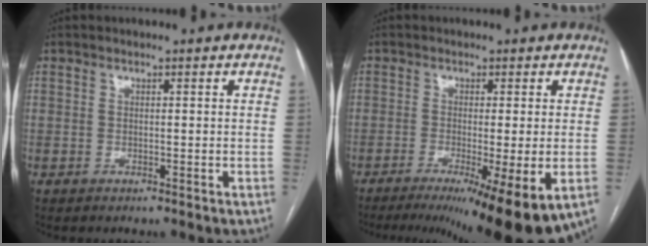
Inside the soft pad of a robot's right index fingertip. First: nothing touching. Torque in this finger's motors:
{"motor_torque": [1.83, -0.31, 1.05, 0.21]}